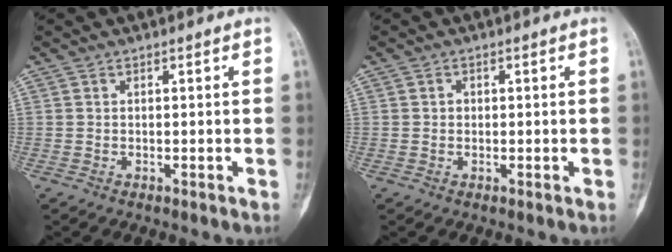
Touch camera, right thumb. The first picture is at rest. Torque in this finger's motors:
{"motor_torque": [-0.21, 0.21, -0.11, -0.08, 0.06]}